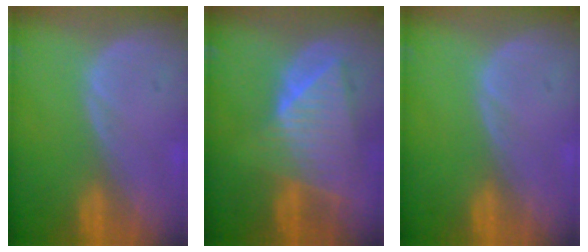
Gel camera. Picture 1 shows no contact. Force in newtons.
{"total": 9.0, "press": 7.9, "slide": 4.3}
{"total": 0.0}